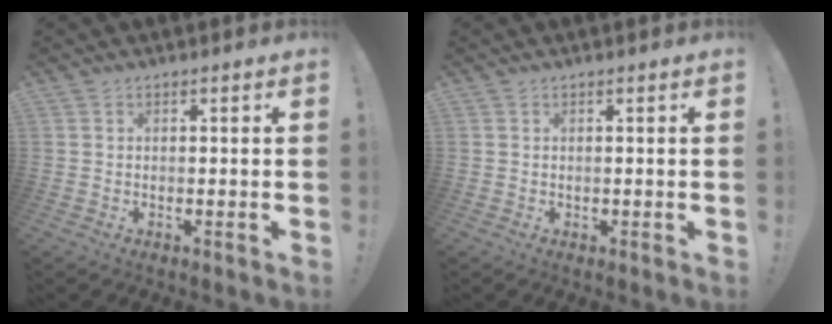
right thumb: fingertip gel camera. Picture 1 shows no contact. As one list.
[{"total": 0.0}]